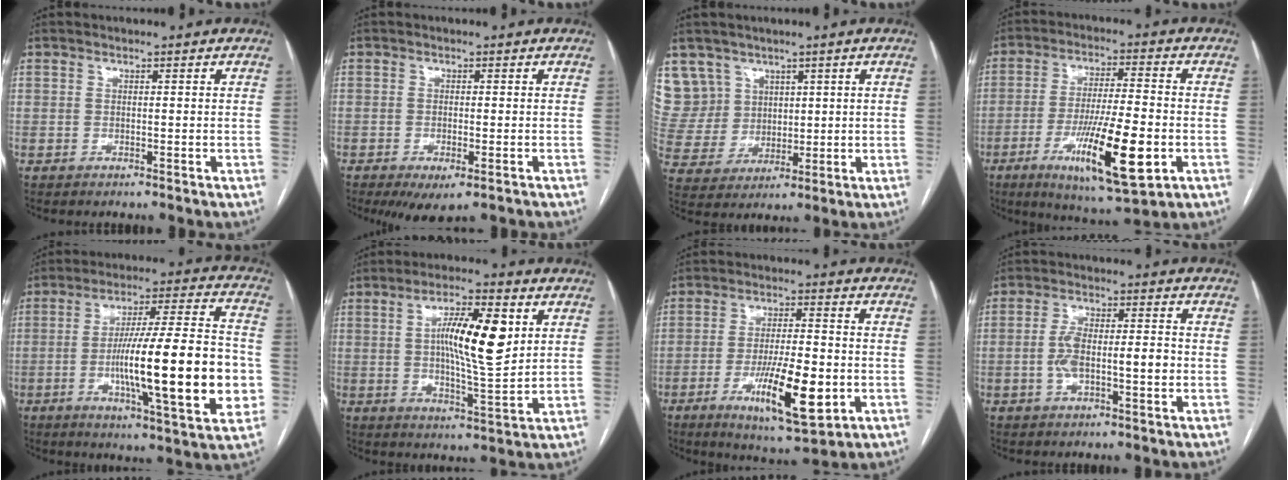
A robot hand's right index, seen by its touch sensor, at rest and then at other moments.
{"total": 5.0, "force": [-2.9, 1.5, 3.7], "torque": [-0.052, -0.011, -0.039]}
{"total": 9.2, "force": [5.5, 7.4, 0.1], "torque": [-0.010, 0.031, 0.124]}
{"total": 15.9, "force": [-5.4, 2.4, 14.8], "torque": [-0.261, -0.022, -0.082]}
{"total": 22.0, "force": [-3.8, 2.4, 21.5], "torque": [-0.317, 0.007, -0.052]}
{"total": 11.9, "force": [2.8, 2.2, 11.4], "torque": [-0.194, 0.005, 0.045]}
{"total": 13.3, "force": [-4.3, 2.9, 12.2], "torque": [-0.211, -0.016, -0.062]}
{"total": 7.3, "force": [-1.0, 2.5, 6.8], "torque": [-0.135, 0.021, -0.015]}